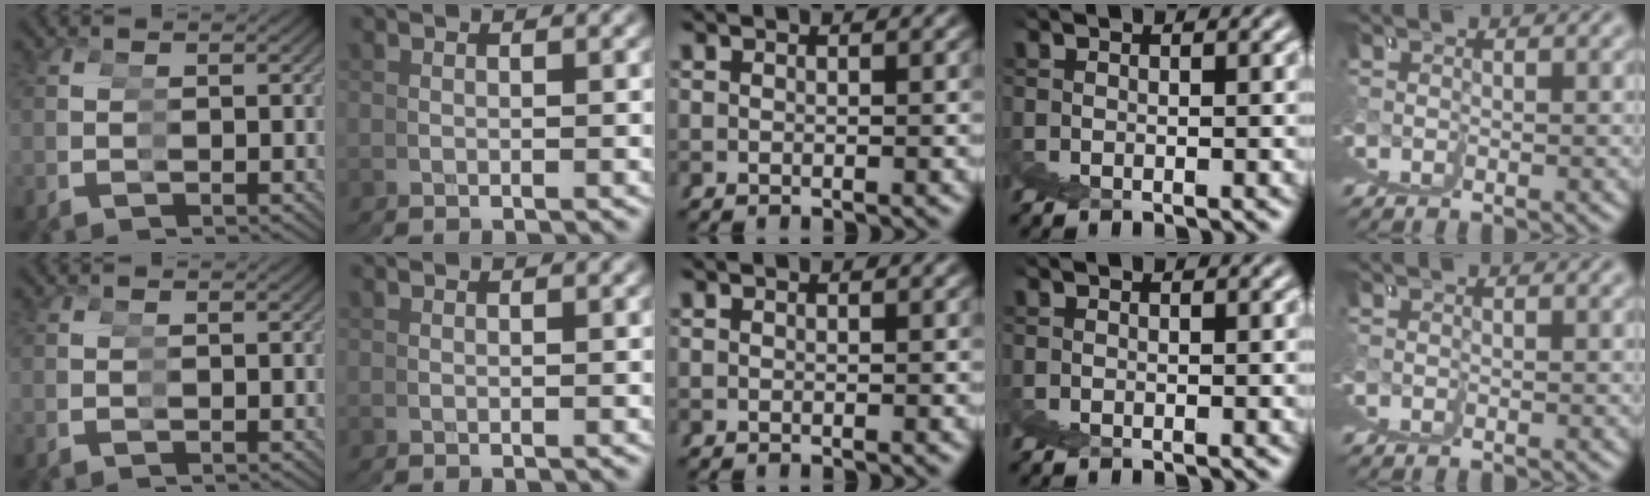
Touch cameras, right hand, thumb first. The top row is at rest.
{}